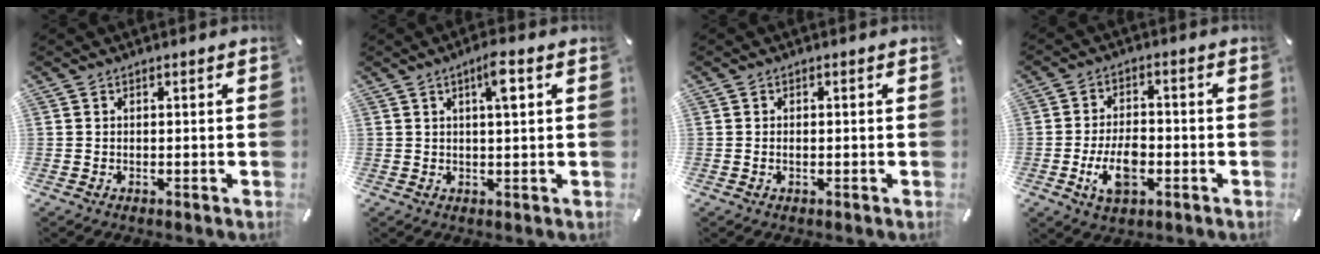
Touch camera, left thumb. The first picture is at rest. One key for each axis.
{"total": 5.0, "fx": 1.7, "fy": 0.7, "fz": 4.6, "tx": -0.077, "ty": -0.003, "tz": 0.021}
{"total": 1.0, "fx": -0.1, "fy": 0.5, "fz": 0.8, "tx": -0.017, "ty": 0.001, "tz": -0.003}
{"total": 8.9, "fx": -2.8, "fy": 5.0, "fz": 6.8, "tx": -0.141, "ty": 0.010, "tz": -0.049}